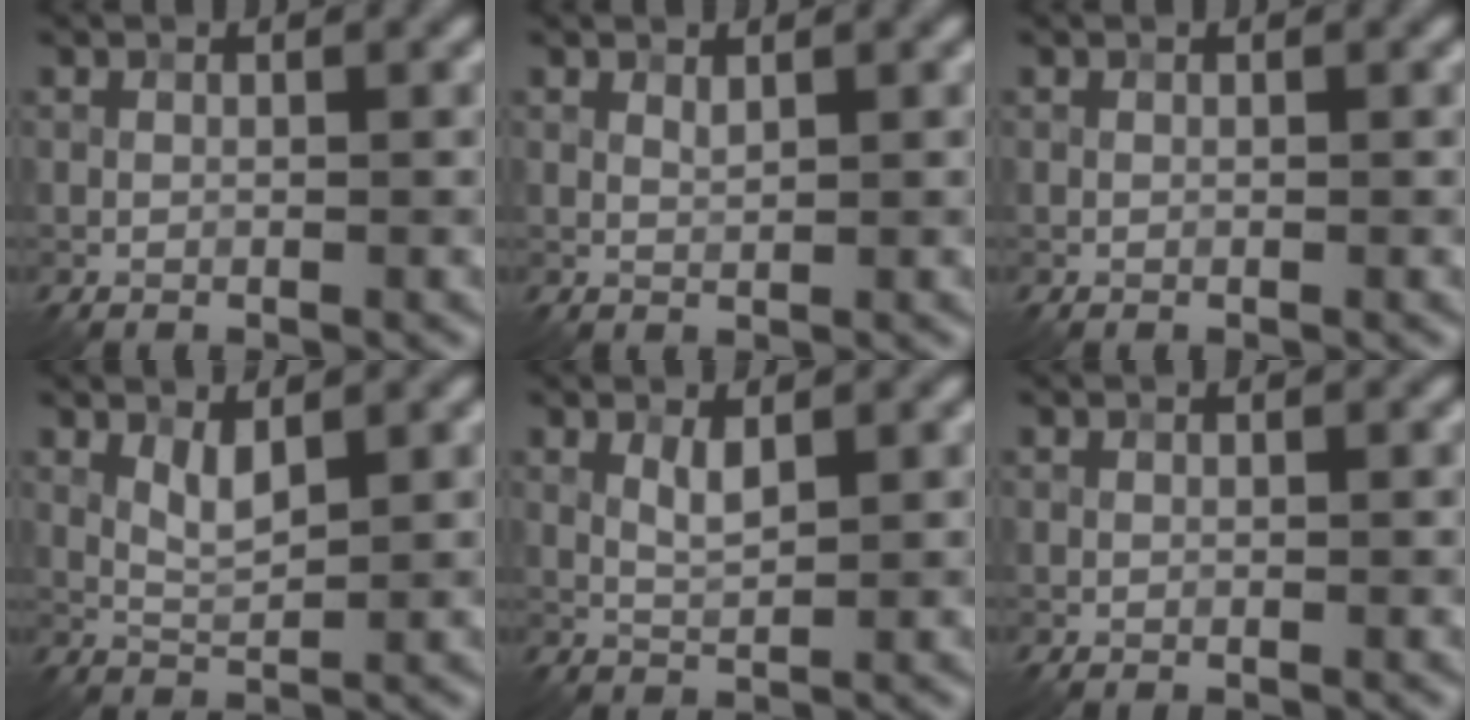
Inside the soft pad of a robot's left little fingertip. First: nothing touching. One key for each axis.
{"total": 0.6, "fx": 0.5, "fy": 0.1, "fz": 0.4, "tx": -0.012, "ty": -0.003, "tz": 0.011}
{"total": 0.0}
{"total": 2.2, "fx": 1.1, "fy": 0.7, "fz": 1.8, "tx": -0.038, "ty": -0.004, "tz": 0.023}
{"total": 1.7, "fx": 0.8, "fy": 0.5, "fz": 1.5, "tx": -0.033, "ty": -0.003, "tz": 0.016}
{"total": 0.0}